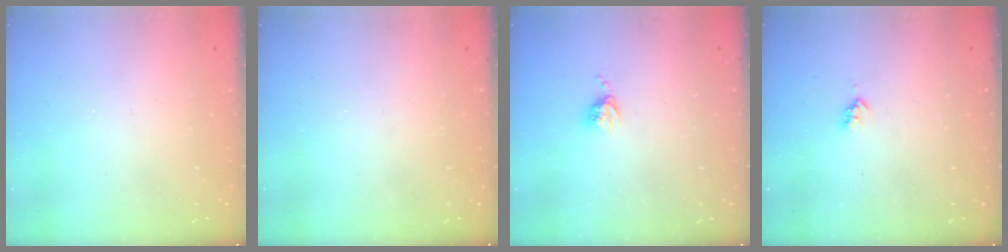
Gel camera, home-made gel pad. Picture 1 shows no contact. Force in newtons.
{"total": 0.0}
{"total": 3.6, "press": 3.6, "slide": 0.5}
{"total": 2.2, "press": 2.1, "slide": 0.4}